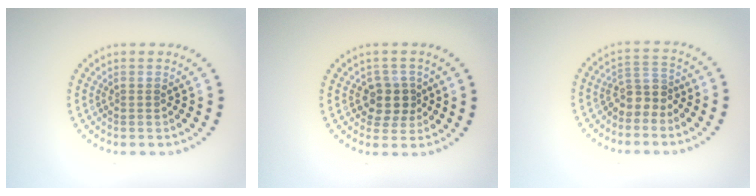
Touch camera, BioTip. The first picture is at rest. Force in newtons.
{"total": 2.6, "press": 2.4, "slide": 1.1}
{"total": 2.6, "press": 2.1, "slide": 1.7}